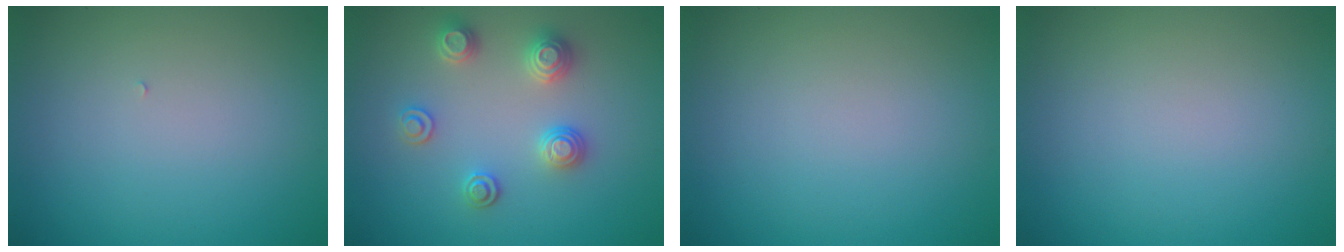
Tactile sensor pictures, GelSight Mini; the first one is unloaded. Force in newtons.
{"total": 2.9, "press": 2.8, "slide": 0.6}
{"total": 0.0}
{"total": 0.0}